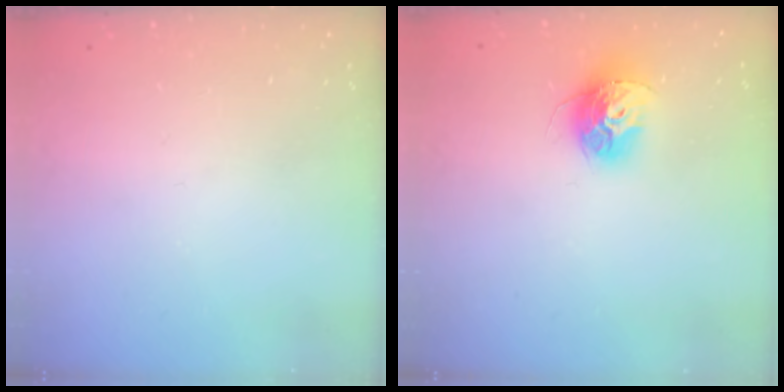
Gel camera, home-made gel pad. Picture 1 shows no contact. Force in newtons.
{"total": 12.2, "press": 12.1, "slide": 1.0}